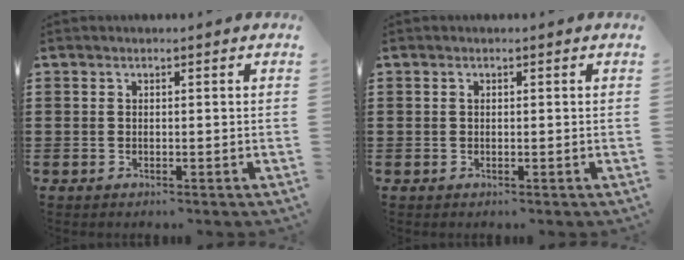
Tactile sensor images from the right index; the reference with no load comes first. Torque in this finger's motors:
{"motor_torque": [0.41, 0.27, 0.09, 0.02]}